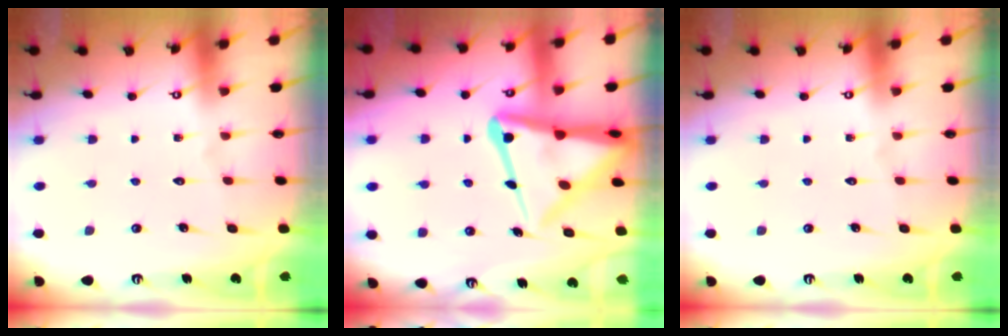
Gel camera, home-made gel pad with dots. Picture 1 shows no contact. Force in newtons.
{"total": 16.3, "press": 16.2, "slide": 1.7}
{"total": 0.0}